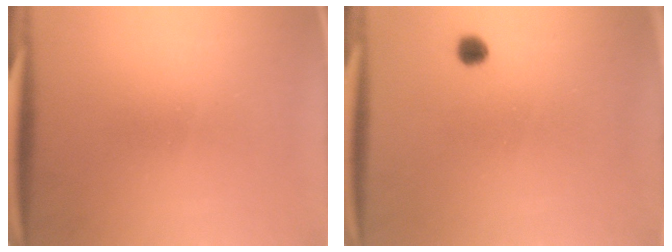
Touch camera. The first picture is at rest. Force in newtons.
{"total": 1.8}